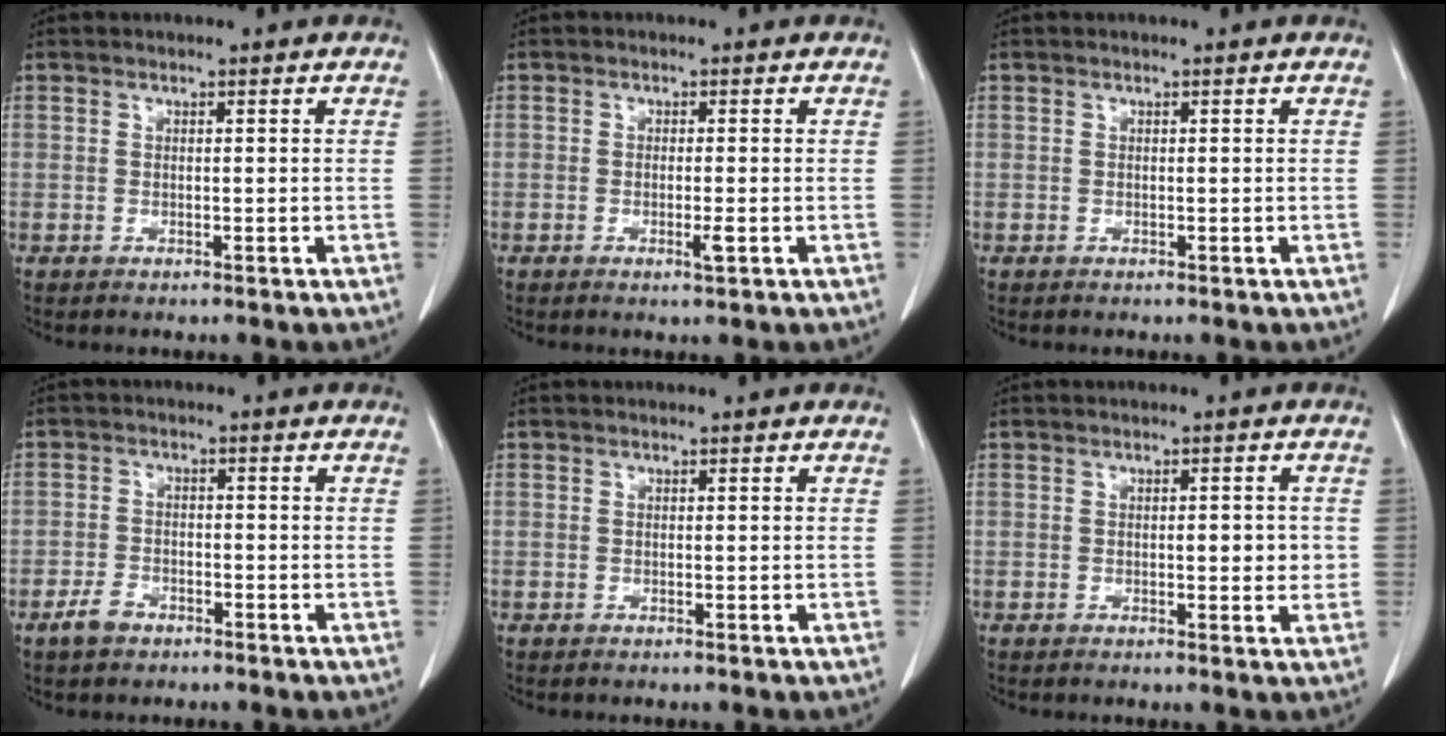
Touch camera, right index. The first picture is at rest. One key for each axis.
{"total": 1.8, "fx": -0.7, "fy": 0.2, "fz": 1.6, "tx": -0.028, "ty": -0.002, "tz": -0.010}
{"total": 0.0}
{"total": 3.2, "fx": -2.2, "fy": 1.9, "fz": 1.3, "tx": -0.025, "ty": 0.005, "tz": -0.035}
{"total": 0.0}
{"total": 2.7, "fx": 0.1, "fy": 1.4, "fz": 2.3, "tx": -0.028, "ty": 0.000, "tz": 0.003}